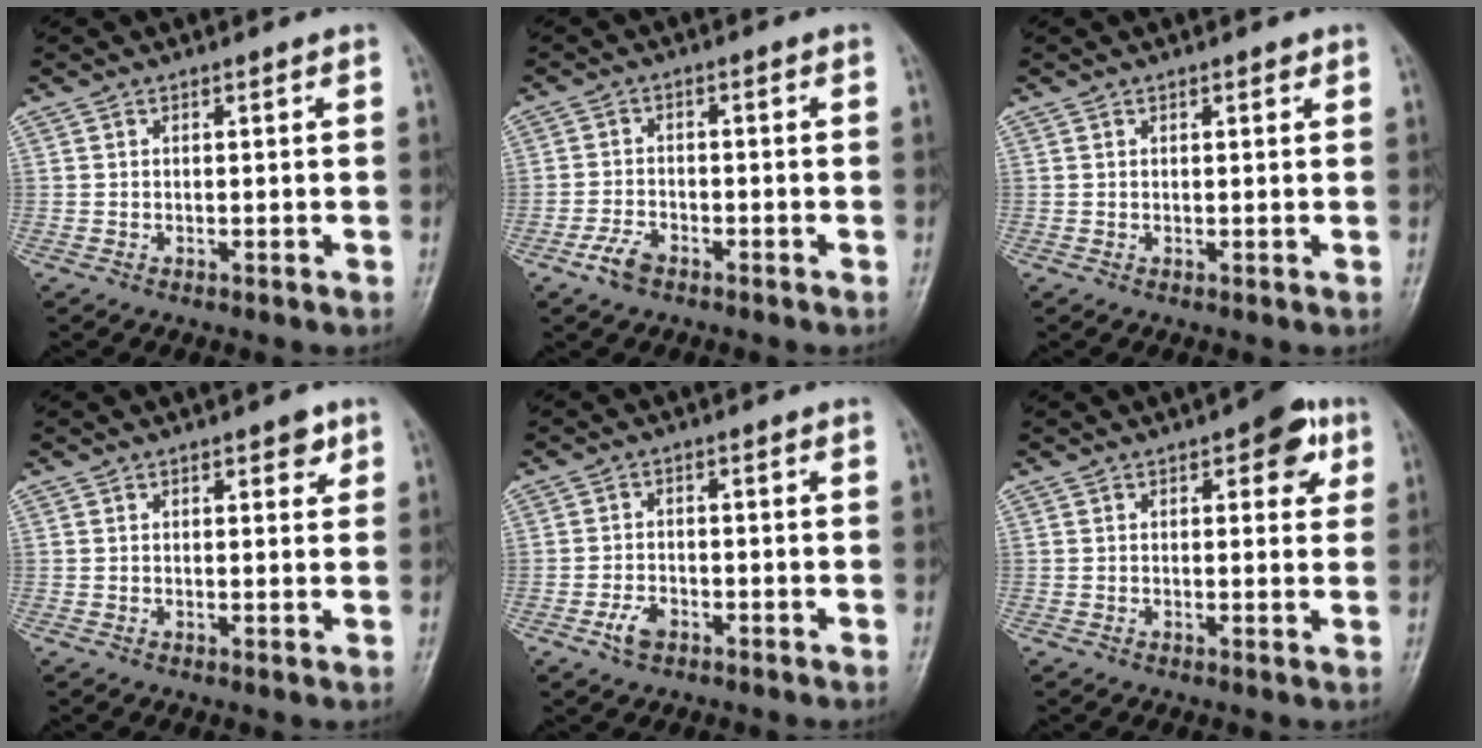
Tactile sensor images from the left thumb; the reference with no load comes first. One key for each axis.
{"total": 3.8, "fx": -2.5, "fy": 1.9, "fz": 2.1, "tx": -0.042, "ty": 0.011, "tz": -0.047}
{"total": 1.1, "fx": 0.6, "fy": 0.4, "fz": 0.8, "tx": -0.006, "ty": 0.000, "tz": 0.007}
{"total": 3.1, "fx": 1.7, "fy": 1.4, "fz": 2.1, "tx": -0.012, "ty": -0.005, "tz": 0.020}
{"total": 3.3, "fx": -1.8, "fy": 2.0, "fz": 2.0, "tx": -0.037, "ty": 0.009, "tz": -0.033}
{"total": 6.4, "fx": 2.8, "fy": 3.0, "fz": 4.9, "tx": -0.033, "ty": -0.004, "tz": 0.025}